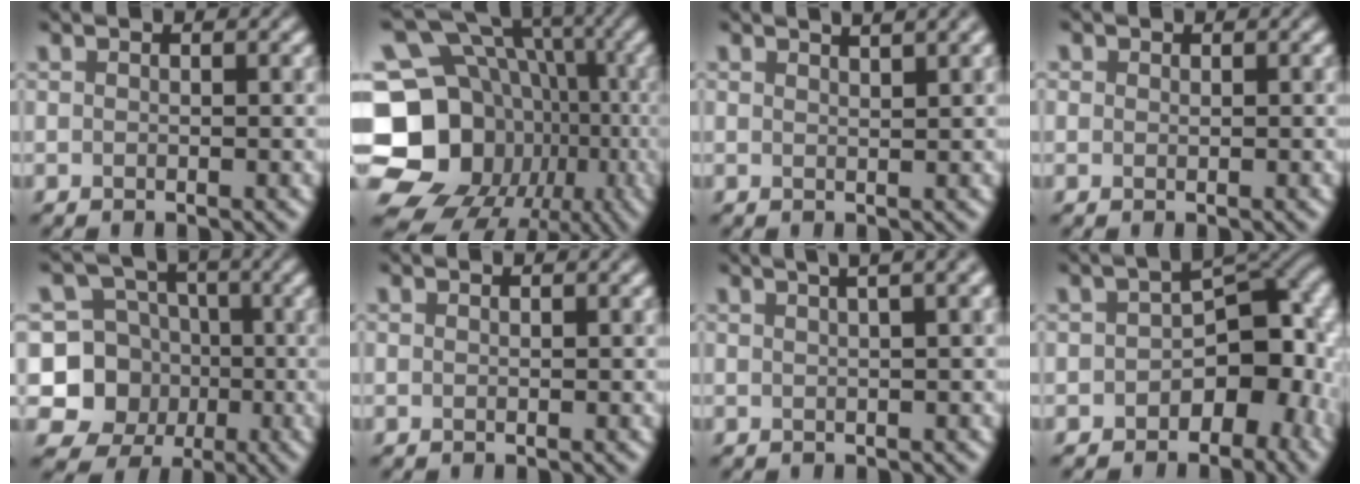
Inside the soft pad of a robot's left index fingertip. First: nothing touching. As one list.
[{"total": 21.0, "force": [-5.6, 18.3, 8.6], "torque": [-0.170, -0.001, -0.108]}, {"total": 2.6, "force": [1.9, 0.6, 1.7], "torque": [-0.009, 0.014, 0.021]}, {"total": 0.5, "force": [0.2, 0.4, -0.1], "torque": [0.007, -0.002, 0.001]}, {"total": 8.8, "force": [-1.6, 8.4, 2.1], "torque": [-0.046, 0.006, -0.053]}, {"total": 0.0}, {"total": 6.2, "force": [3.3, 2.4, 4.6], "torque": [-0.036, 0.043, 0.022]}, {"total": 7.3, "force": [-2.7, 4.5, 5.0], "torque": [-0.043, 0.010, -0.046]}]